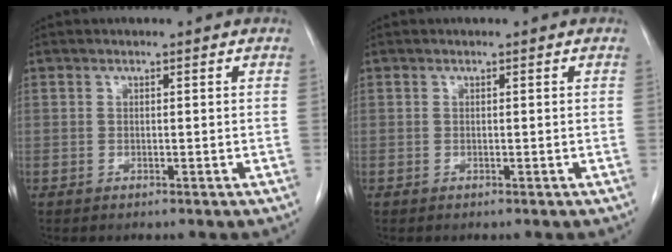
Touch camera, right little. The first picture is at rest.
{"total": 0.0}